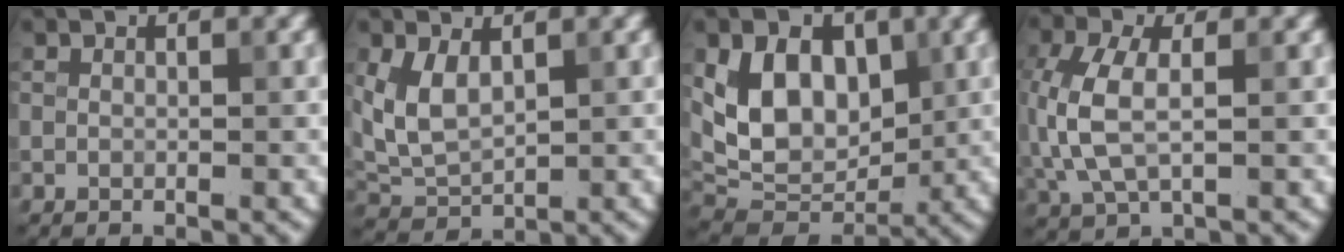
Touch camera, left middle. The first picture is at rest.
{"total": 3.9, "force": [1.2, 2.3, 2.9], "torque": [-0.070, -0.001, 0.029]}
{"total": 7.9, "force": [1.9, 5.6, 5.2], "torque": [-0.086, -0.011, 0.032]}
{"total": 5.4, "force": [0.1, 2.9, 4.5], "torque": [-0.124, 0.002, 0.002]}